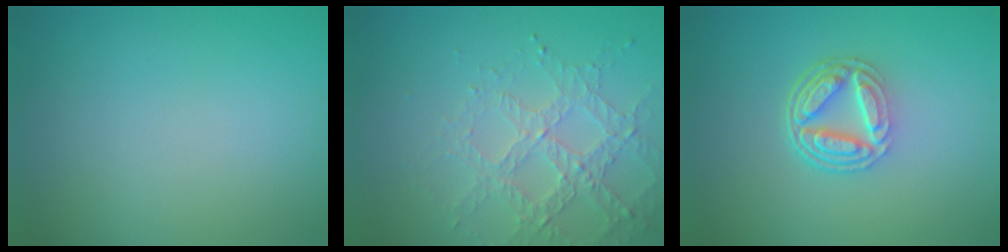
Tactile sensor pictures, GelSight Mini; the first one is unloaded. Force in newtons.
{"total": 3.1, "press": 3.1, "slide": 0.6}
{"total": 5.2, "press": 3.8, "slide": 3.6}